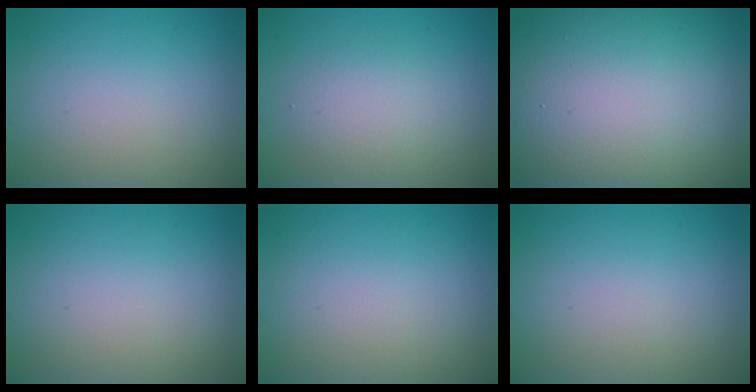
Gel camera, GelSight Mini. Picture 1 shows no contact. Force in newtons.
{"total": 2.4, "press": 2.4, "slide": 0.2}
{"total": 22.3, "press": 22.3, "slide": 0.7}
{"total": 0.0}
{"total": 0.0}
{"total": 0.0}